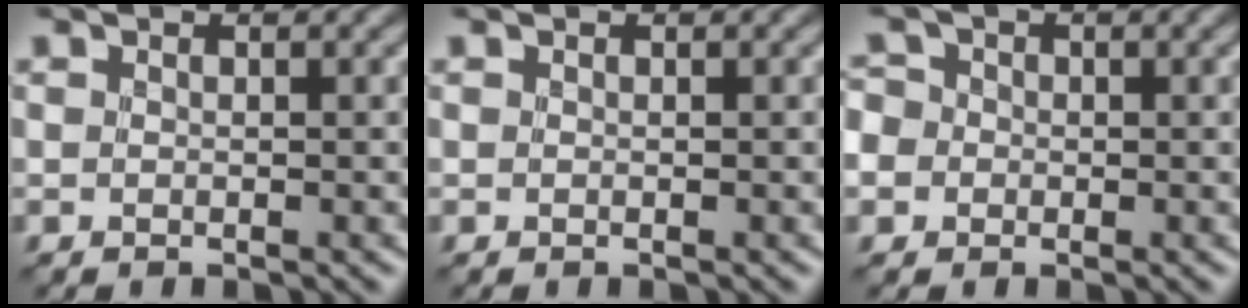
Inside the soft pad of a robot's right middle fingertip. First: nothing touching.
{"total": 0.0}
{"total": 5.2, "force": [-0.6, 4.7, 2.0], "torque": [-0.045, 0.020, -0.045]}